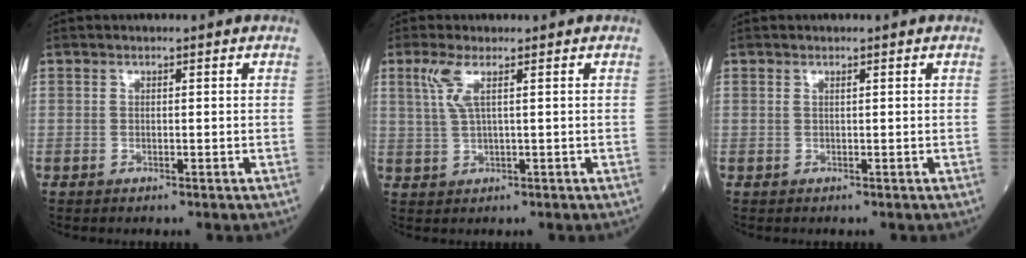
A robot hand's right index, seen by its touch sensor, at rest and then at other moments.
{"total": 3.3, "force": [1.4, 0.2, 3.0], "torque": [-0.076, 0.009, 0.035]}
{"total": 0.0}